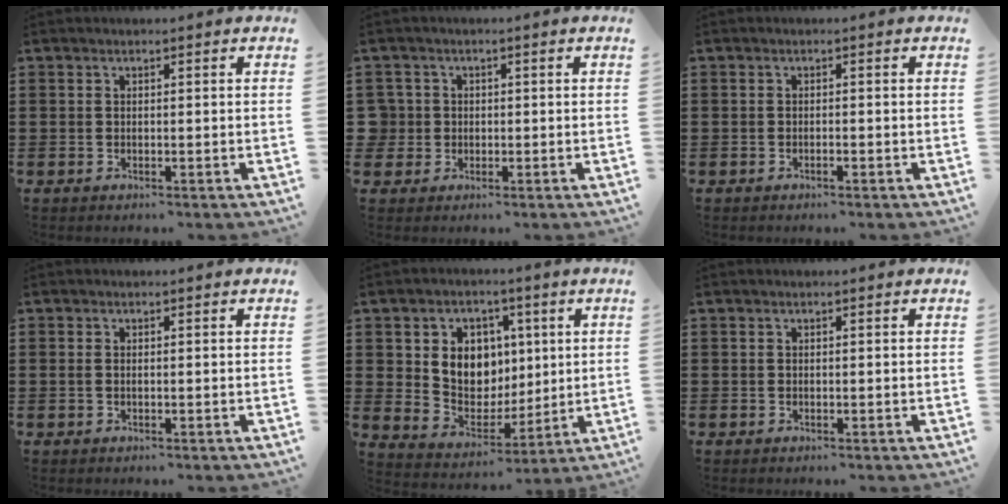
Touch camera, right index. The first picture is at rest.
{"total": 2.8, "force": [-0.1, 2.8, 0.4], "torque": [-0.027, 0.008, -0.007]}
{"total": 0.6, "force": [-0.4, 0.1, 0.4], "torque": [-0.010, -0.003, -0.007]}
{"total": 0.7, "force": [0.1, 0.4, 0.6], "torque": [-0.013, 0.003, 0.001]}
{"total": 8.1, "force": [2.5, 7.2, 2.6], "torque": [-0.064, -0.005, 0.047]}
{"total": 0.0}